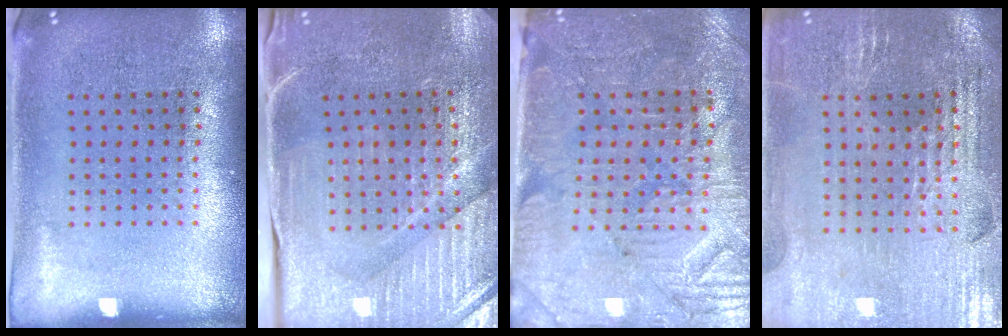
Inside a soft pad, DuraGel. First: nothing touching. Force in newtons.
{"total": 3.8, "press": 3.8, "slide": 0.5}
{"total": 3.6, "press": 3.4, "slide": 1.2}
{"total": 2.9, "press": 2.9, "slide": 0.5}